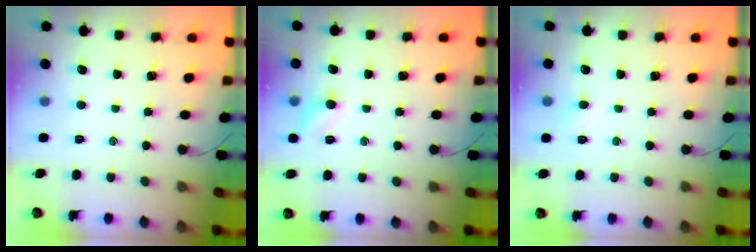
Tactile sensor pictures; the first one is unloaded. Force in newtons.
{"total": 6.8, "press": 6.5, "slide": 2.1}
{"total": 3.0, "press": 2.9, "slide": 0.8}